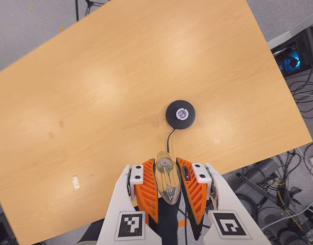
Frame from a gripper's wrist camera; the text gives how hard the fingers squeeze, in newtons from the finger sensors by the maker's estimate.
{"total": 22.9, "left": 25.0, "right": 20.7}